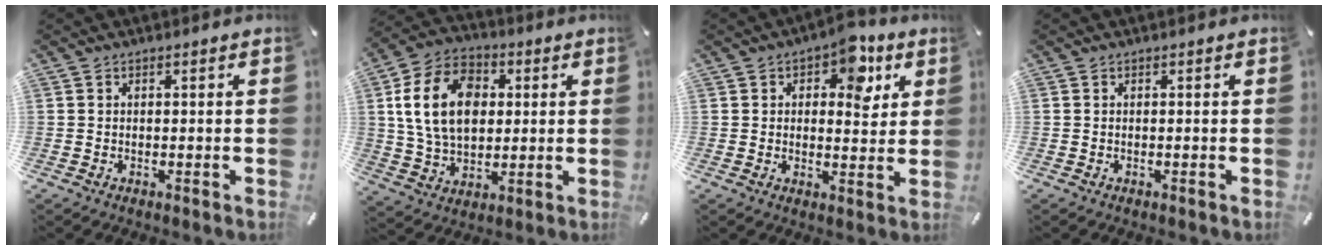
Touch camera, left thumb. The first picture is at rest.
{"total": 16.0, "force": [2.4, 11.9, 10.5], "torque": [-0.207, 0.013, 0.039]}
{"total": 9.1, "force": [4.0, 5.6, 5.9], "torque": [-0.063, -0.019, 0.062]}
{"total": 0.0}